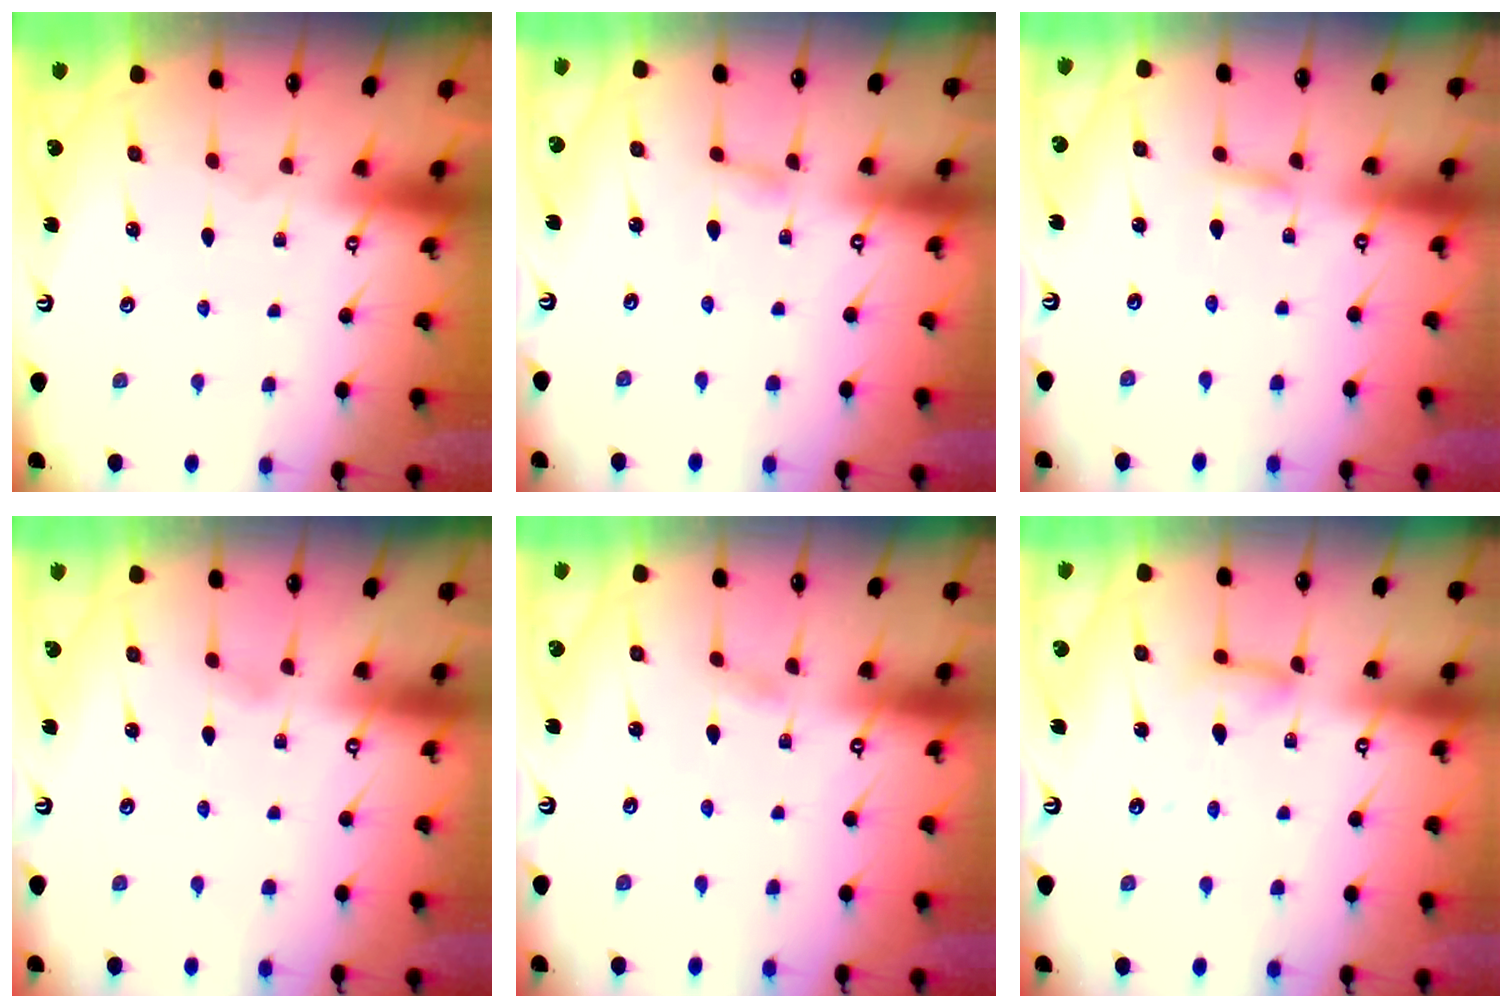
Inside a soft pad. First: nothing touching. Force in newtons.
{"total": 1.6, "press": 1.6, "slide": 0.2}
{"total": 2.1, "press": 2.1, "slide": 0.1}
{"total": 1.4, "press": 1.4, "slide": 0.1}
{"total": 1.8, "press": 1.8, "slide": 0.2}
{"total": 9.7, "press": 9.6, "slide": 0.8}